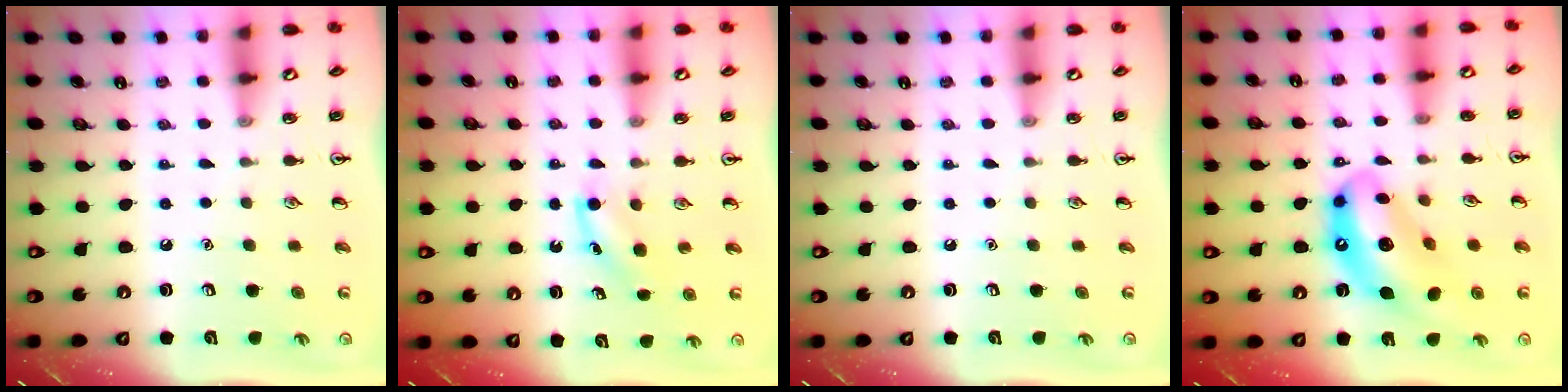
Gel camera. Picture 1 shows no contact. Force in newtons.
{"total": 4.1, "press": 3.9, "slide": 1.2}
{"total": 0.0}
{"total": 14.9, "press": 14.1, "slide": 4.7}